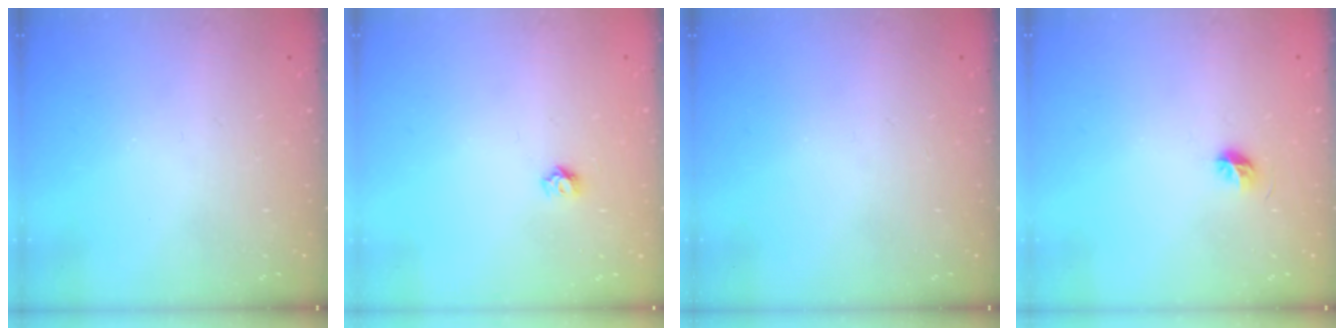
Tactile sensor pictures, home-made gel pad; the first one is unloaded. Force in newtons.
{"total": 4.4, "press": 4.4, "slide": 0.4}
{"total": 0.0}
{"total": 5.3, "press": 5.2, "slide": 1.0}